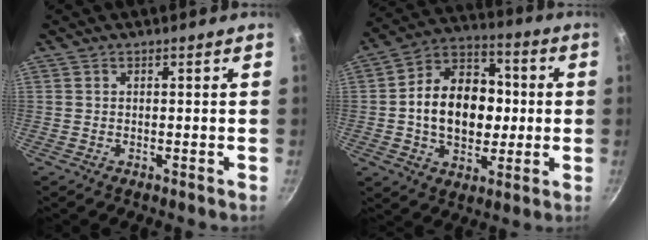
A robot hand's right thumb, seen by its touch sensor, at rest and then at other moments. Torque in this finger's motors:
{"motor_torque": [-0.99, 1.62, 0.68, 0.18, 0.16]}